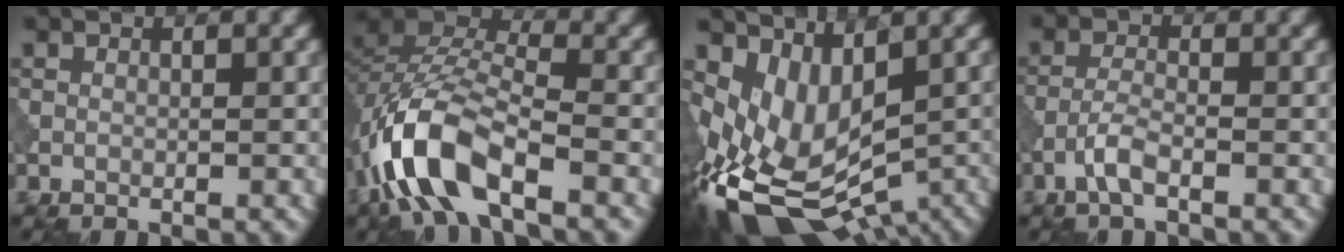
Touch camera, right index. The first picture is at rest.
{"total": 9.8, "force": [-5.1, 4.0, 7.3], "torque": [-0.152, 0.012, -0.104]}
{"total": 10.3, "force": [-2.4, 6.1, 7.9], "torque": [-0.149, -0.034, -0.016]}
{"total": 2.4, "force": [-1.5, 0.5, 1.8], "torque": [-0.042, 0.006, -0.036]}